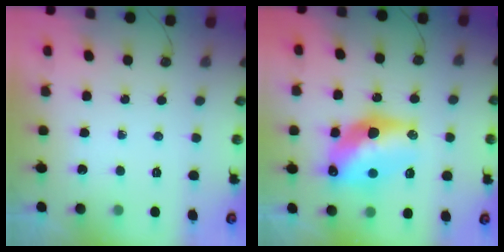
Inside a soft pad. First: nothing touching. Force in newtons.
{"total": 16.5, "press": 16.4, "slide": 1.3}